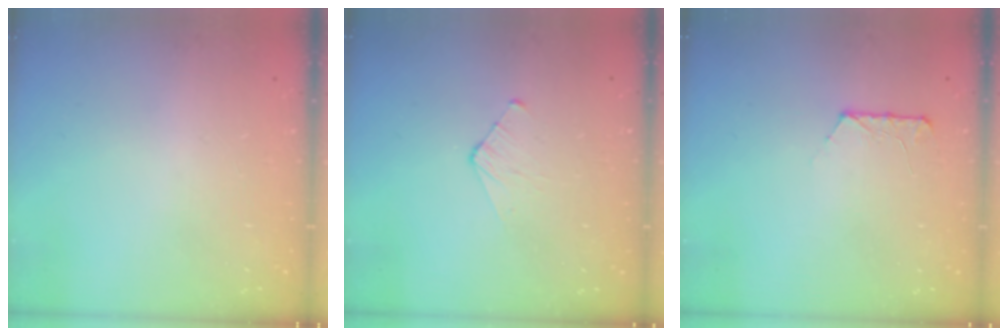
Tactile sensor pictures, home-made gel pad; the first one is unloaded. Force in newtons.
{"total": 2.8, "press": 2.7, "slide": 0.3}
{"total": 6.5, "press": 6.5, "slide": 0.7}